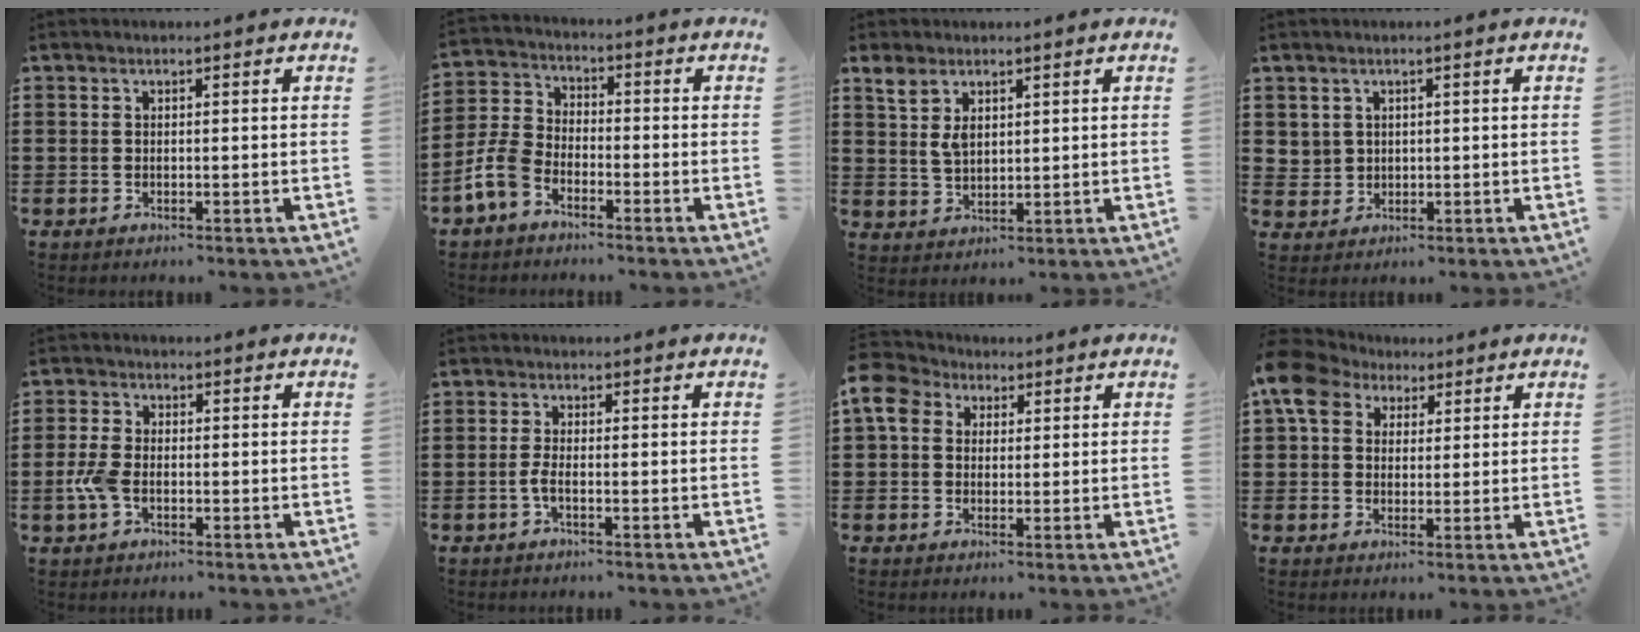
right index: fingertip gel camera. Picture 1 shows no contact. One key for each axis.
{"total": 5.9, "fx": -4.0, "fy": 3.0, "fz": 3.1, "tx": -0.099, "ty": 0.000, "tz": -0.089}
{"total": 4.1, "fx": 2.1, "fy": 2.2, "fz": 2.7, "tx": -0.061, "ty": 0.008, "tz": 0.038}
{"total": 2.1, "fx": 0.9, "fy": 1.9, "fz": 0.3, "tx": -0.016, "ty": 0.009, "tz": 0.017}
{"total": 4.3, "fx": -1.4, "fy": 2.4, "fz": 3.3, "tx": -0.086, "ty": -0.006, "tz": -0.030}
{"total": 0.7, "fx": -0.4, "fy": 0.1, "fz": 0.6, "tx": -0.013, "ty": -0.004, "tz": -0.006}
{"total": 5.8, "fx": 1.5, "fy": 5.0, "fz": 2.5, "tx": -0.082, "ty": 0.012, "tz": 0.024}
{"total": 7.6, "fx": 3.4, "fy": 6.1, "fz": 3.1, "tx": -0.102, "ty": 0.008, "tz": 0.062}